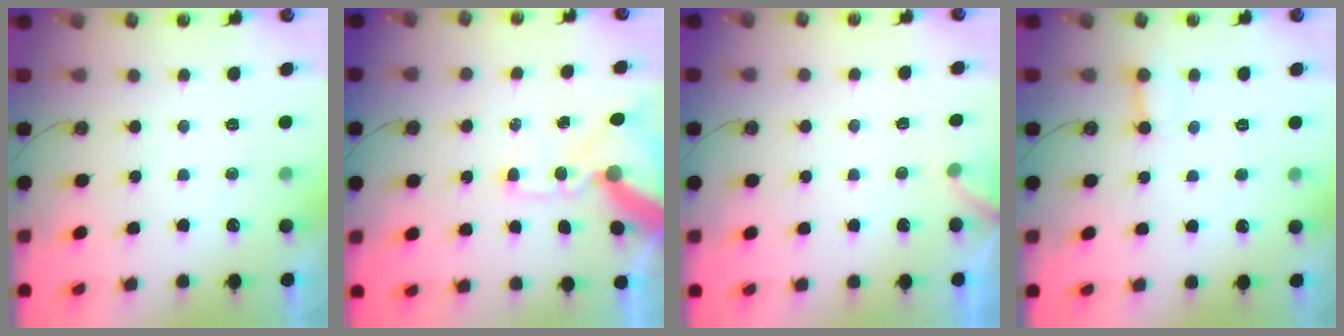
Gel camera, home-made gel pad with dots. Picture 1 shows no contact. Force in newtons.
{"total": 15.4, "press": 15.2, "slide": 2.4}
{"total": 2.8, "press": 2.8, "slide": 0.3}
{"total": 3.0, "press": 2.9, "slide": 0.3}